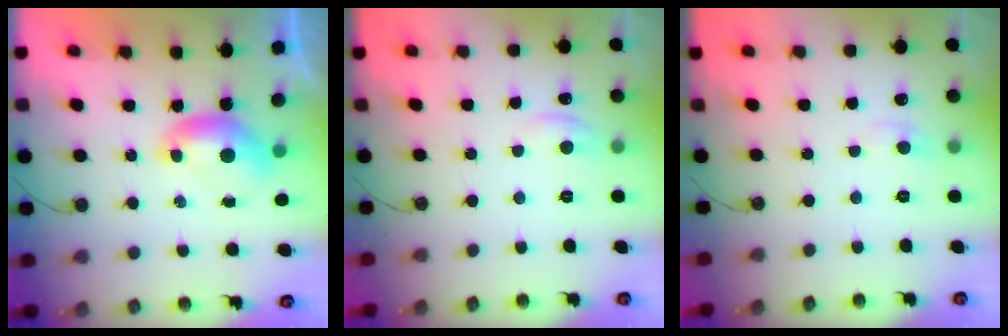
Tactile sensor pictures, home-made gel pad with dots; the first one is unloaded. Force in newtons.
{"total": 0.9, "press": 0.3, "slide": 0.8}
{"total": 1.2, "press": 1.1, "slide": 0.4}